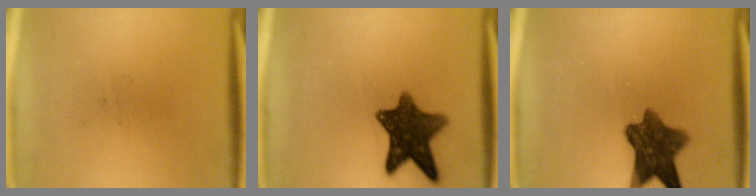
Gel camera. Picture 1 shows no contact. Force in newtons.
{"total": 10.9}
{"total": 9.1}